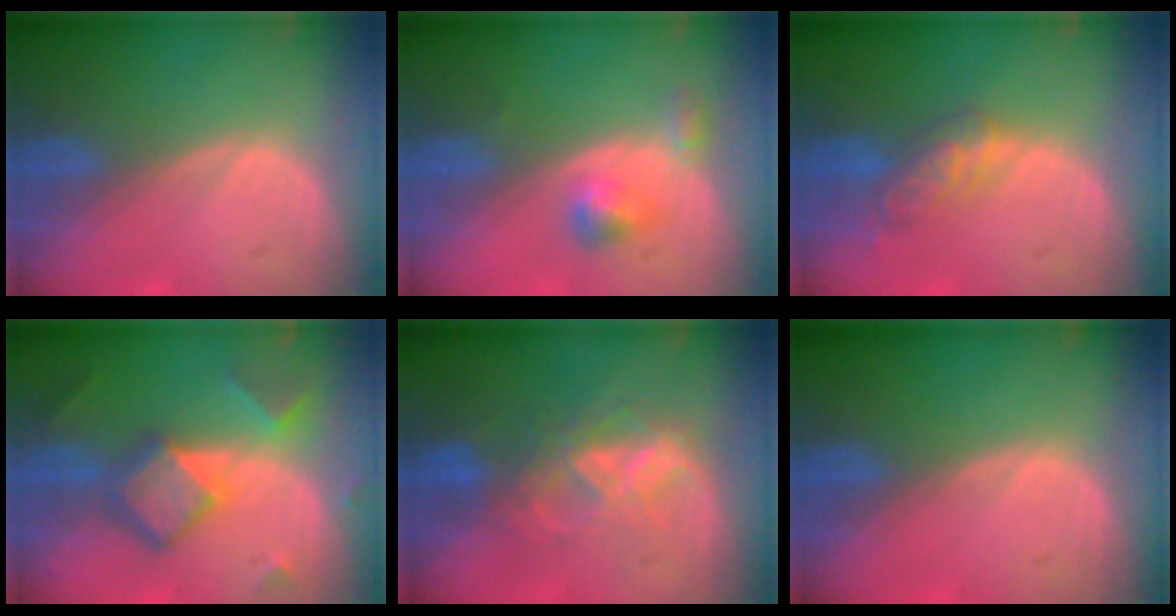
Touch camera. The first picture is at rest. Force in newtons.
{"total": 3.6, "press": 3.4, "slide": 1.2}
{"total": 5.3, "press": 5.1, "slide": 1.7}
{"total": 7.7, "press": 7.6, "slide": 0.6}
{"total": 6.6, "press": 6.4, "slide": 1.6}
{"total": 0.0}